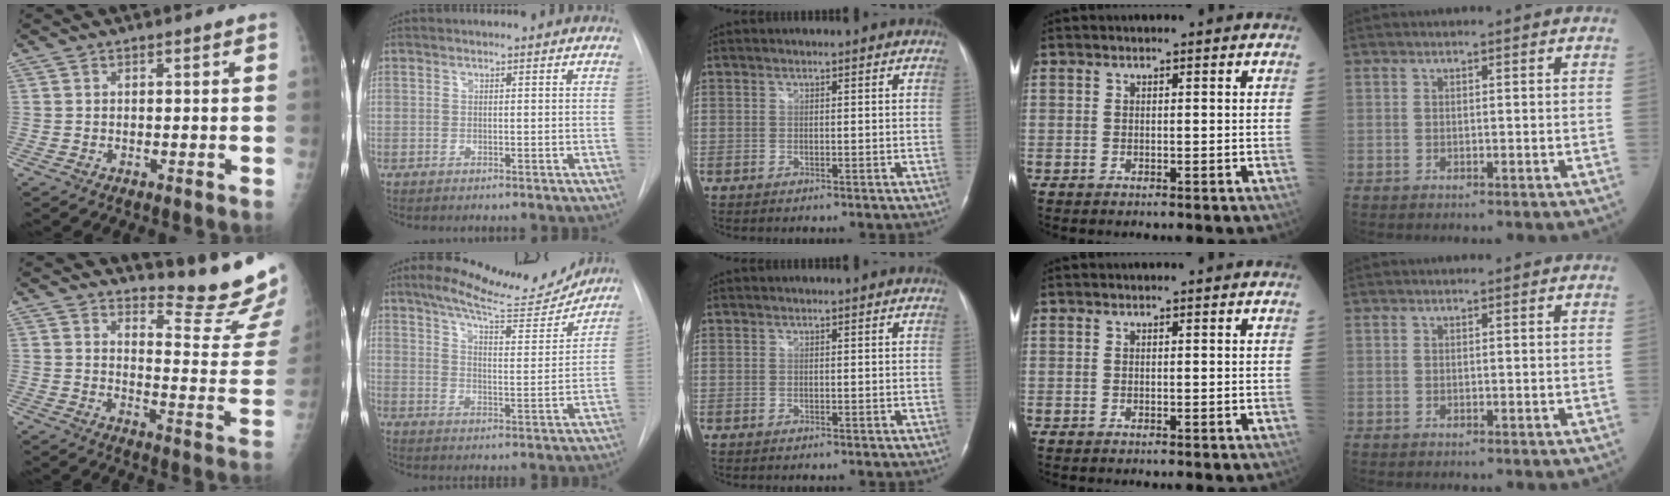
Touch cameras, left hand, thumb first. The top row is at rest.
{"thumb": {"total": 14.8, "force": [13.7, 1.3, 5.5], "torque": [-0.049, -0.173, 0.165]}, "index": {"total": 12.9, "force": [11.8, 1.7, 4.9], "torque": [-0.076, -0.016, 0.174]}}